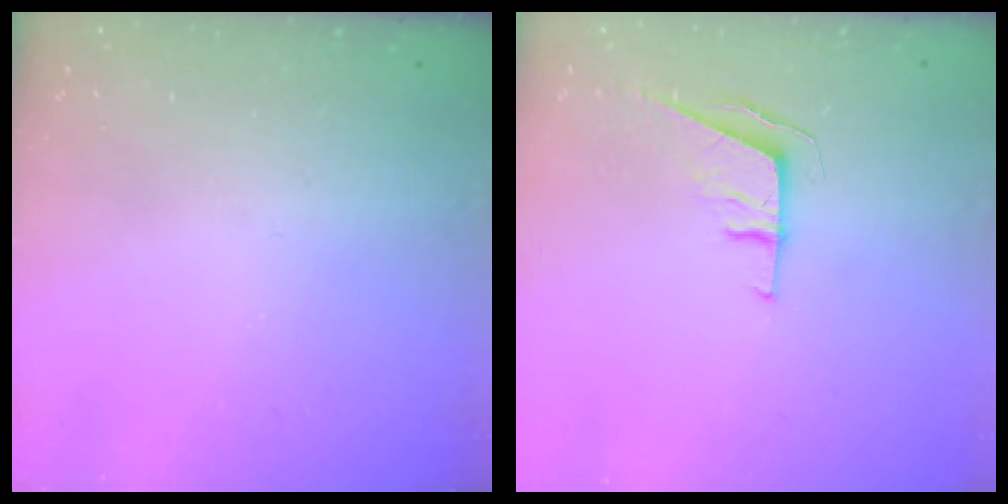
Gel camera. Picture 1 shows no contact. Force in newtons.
{"total": 5.9, "press": 5.7, "slide": 1.3}